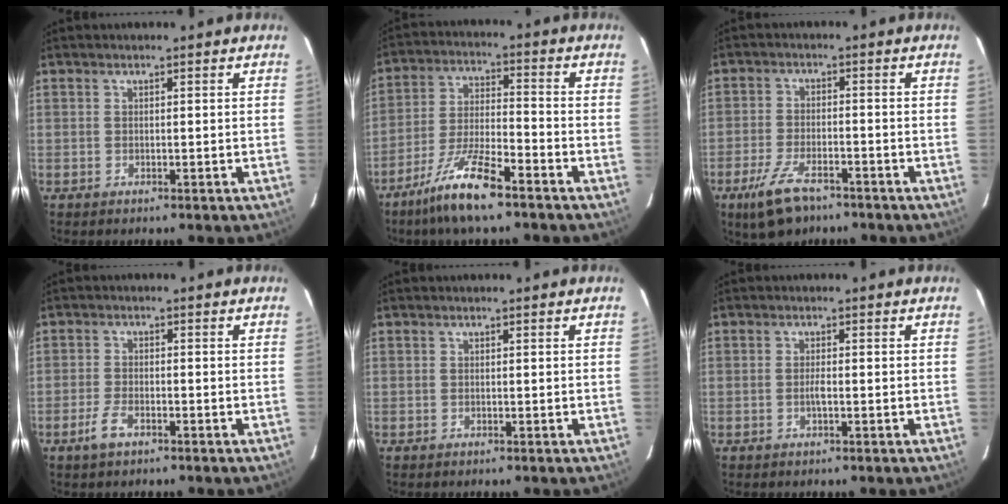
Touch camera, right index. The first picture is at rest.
{"total": 10.7, "force": [-7.5, 1.2, 7.5], "torque": [-0.153, -0.020, -0.142]}
{"total": 7.3, "force": [-4.9, 2.6, 4.7], "torque": [-0.101, -0.012, -0.081]}
{"total": 2.8, "force": [-1.7, 0.9, 2.0], "torque": [-0.047, -0.001, -0.032]}
{"total": 0.0}
{"total": 1.5, "force": [-0.4, 0.2, 1.4], "torque": [-0.029, 0.000, -0.008]}